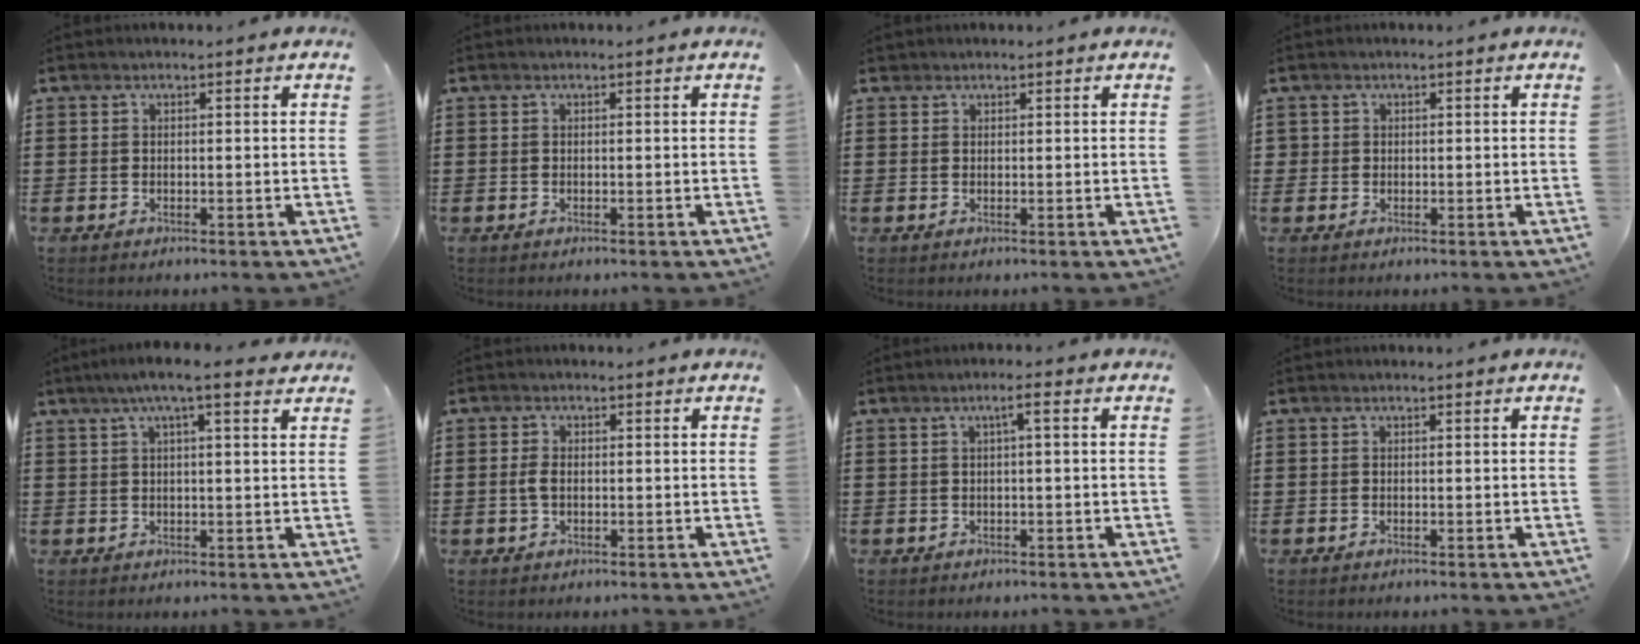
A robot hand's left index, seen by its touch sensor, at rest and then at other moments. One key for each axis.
{"total": 0.0}
{"total": 0.7, "fx": 0.6, "fy": 0.4, "fz": 0.1, "tx": -0.004, "ty": 0.003, "tz": 0.011}
{"total": 0.9, "fx": 0.2, "fy": 0.9, "fz": 0.1, "tx": -0.005, "ty": 0.004, "tz": 0.004}
{"total": 4.7, "fx": 3.1, "fy": 0.3, "fz": 3.6, "tx": -0.076, "ty": 0.004, "tz": 0.053}
{"total": 2.3, "fx": -0.1, "fy": 1.5, "fz": 1.7, "tx": -0.051, "ty": -0.001, "tz": -0.006}
{"total": 2.1, "fx": 0.2, "fy": 0.2, "fz": 2.1, "tx": -0.040, "ty": 0.004, "tz": 0.002}
{"total": 0.0}